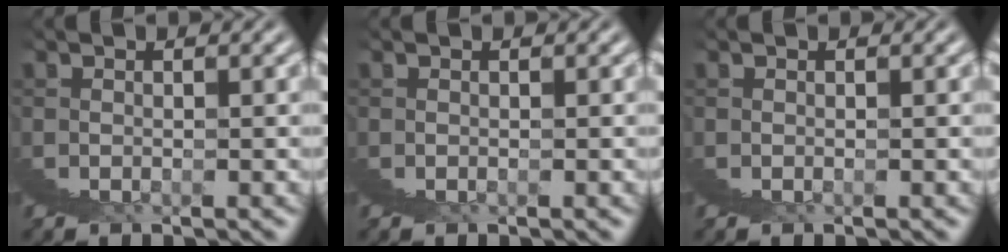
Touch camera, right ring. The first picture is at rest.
{"total": 0.0}
{"total": 0.0}